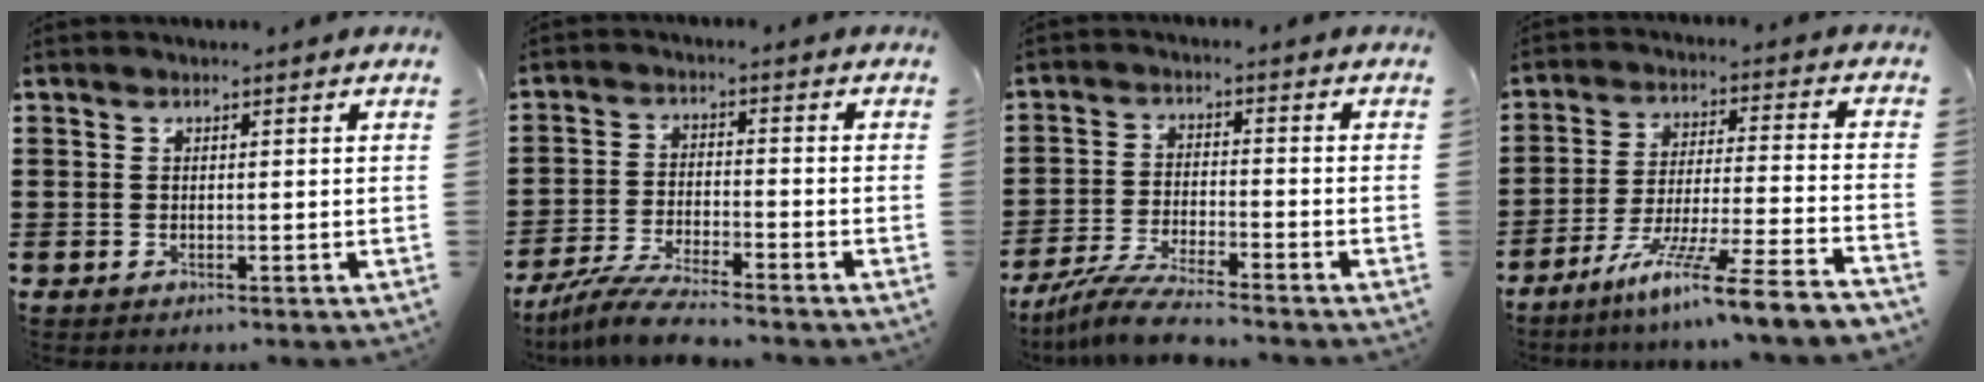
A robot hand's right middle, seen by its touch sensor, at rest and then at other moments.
{"total": 6.4, "force": [-5.8, 0.1, 2.7], "torque": [-0.068, -0.016, -0.115]}
{"total": 6.5, "force": [-5.9, 0.1, 2.8], "torque": [-0.070, -0.015, -0.117]}
{"total": 11.3, "force": [-9.2, -1.0, 6.6], "torque": [-0.121, 0.001, -0.180]}